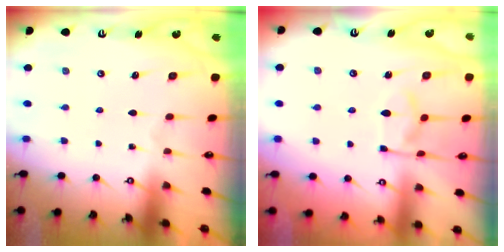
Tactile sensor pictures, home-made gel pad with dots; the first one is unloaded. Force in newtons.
{"total": 3.5, "press": 3.3, "slide": 1.0}